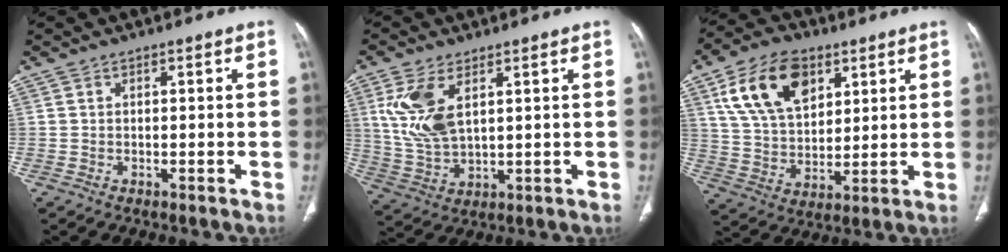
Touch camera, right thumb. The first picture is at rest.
{"total": 10.4, "force": [3.8, 5.1, 8.2], "torque": [-0.178, -0.011, 0.089]}
{"total": 16.2, "force": [7.4, 10.0, 10.4], "torque": [-0.159, -0.020, 0.142]}